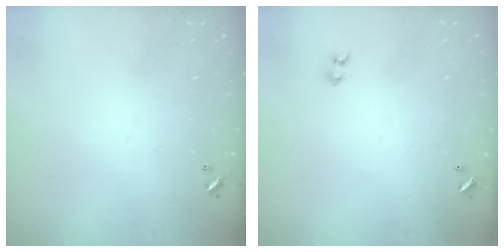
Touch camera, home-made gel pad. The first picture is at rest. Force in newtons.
{"total": 2.0, "press": 1.7, "slide": 1.0}